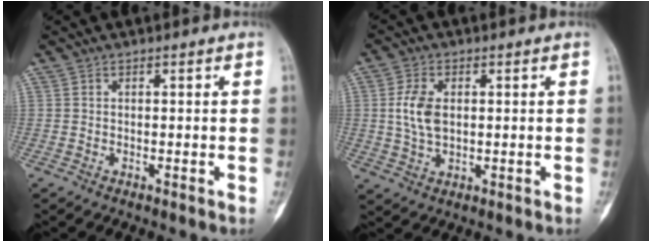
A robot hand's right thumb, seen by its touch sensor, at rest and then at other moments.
{"total": 6.6, "force": [0.8, 4.0, 5.2], "torque": [-0.106, 0.000, 0.018]}